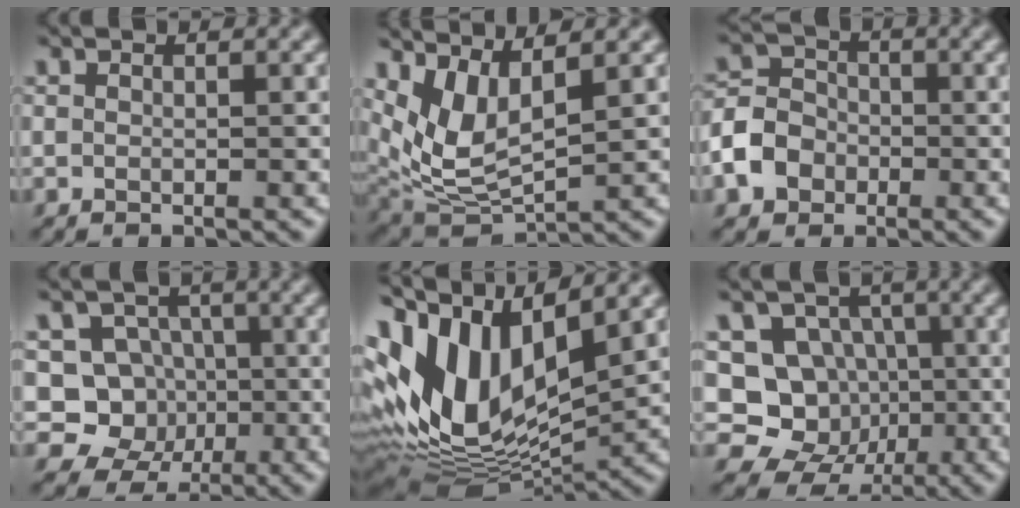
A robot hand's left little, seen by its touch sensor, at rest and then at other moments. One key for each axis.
{"total": 5.1, "fx": 2.3, "fy": 2.0, "fz": 4.1, "tx": -0.100, "ty": -0.013, "tz": 0.052}
{"total": 4.6, "fx": -1.9, "fy": 3.7, "fz": 1.9, "tx": -0.041, "ty": 0.003, "tz": -0.043}
{"total": 6.5, "fx": -0.8, "fy": 6.1, "fz": 2.1, "tx": -0.018, "ty": 0.006, "tz": -0.043}
{"total": 14.6, "fx": 3.9, "fy": 7.7, "fz": 11.8, "tx": -0.249, "ty": 0.010, "tz": 0.069}
{"total": 11.2, "fx": -2.0, "fy": 10.3, "fz": 3.8, "tx": -0.076, "ty": 0.022, "tz": -0.058}